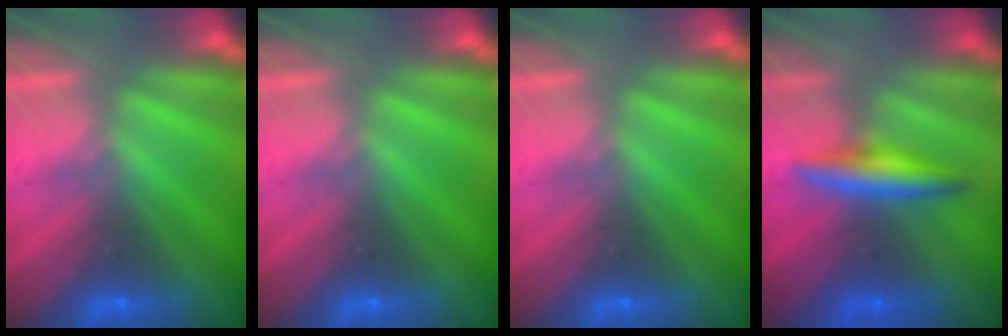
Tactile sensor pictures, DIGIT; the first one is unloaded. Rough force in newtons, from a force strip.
{"total": 0.0}
{"total": 0.0}
{"total": 2.6}